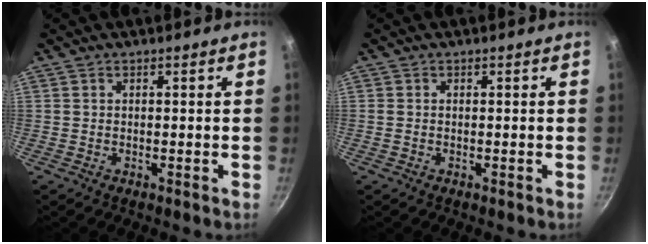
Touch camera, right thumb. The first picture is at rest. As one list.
[{"total": 0.6, "force": [0.0, 0.4, 0.5], "torque": [-0.010, 0.002, -0.001]}]